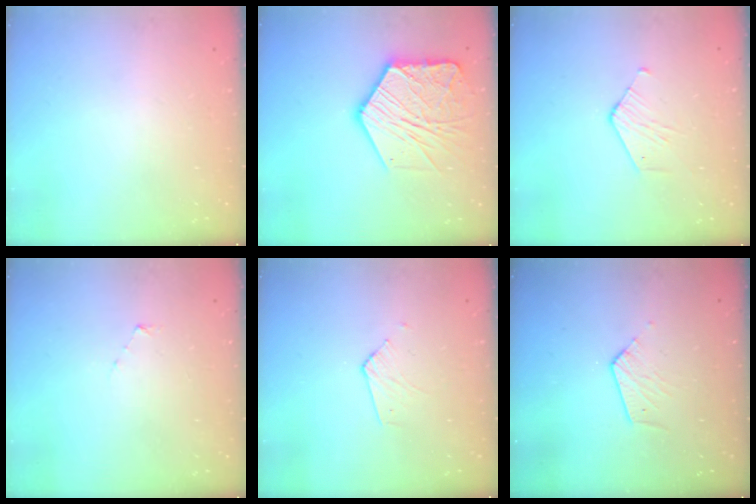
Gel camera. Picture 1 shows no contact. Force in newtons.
{"total": 17.1, "press": 17.0, "slide": 1.7}
{"total": 3.9, "press": 3.9, "slide": 0.4}
{"total": 3.5, "press": 3.4, "slide": 0.3}
{"total": 2.9, "press": 2.9, "slide": 0.2}
{"total": 5.1, "press": 5.1, "slide": 0.3}